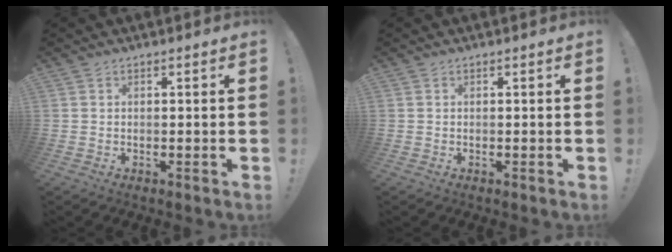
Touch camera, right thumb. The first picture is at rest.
{"total": 0.0}